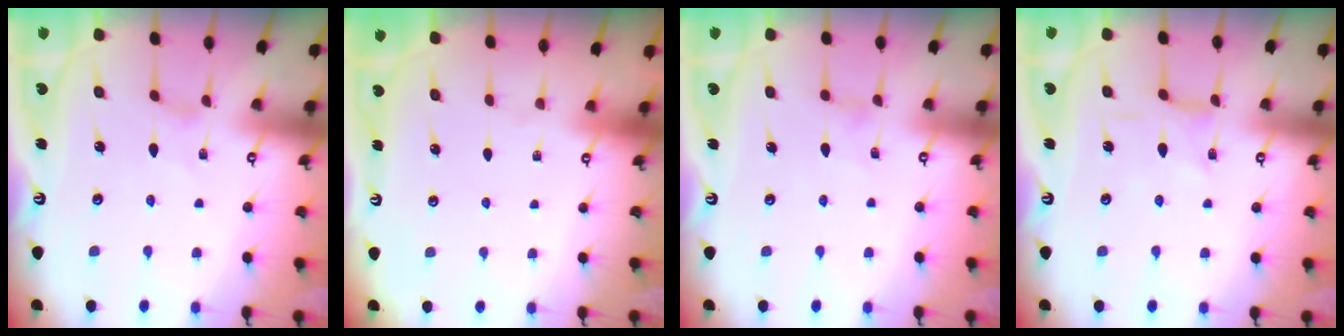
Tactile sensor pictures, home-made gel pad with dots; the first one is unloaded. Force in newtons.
{"total": 0.0}
{"total": 0.0}
{"total": 1.3, "press": 1.2, "slide": 0.1}